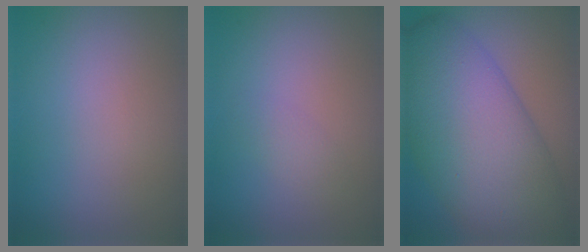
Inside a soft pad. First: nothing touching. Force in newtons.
{"total": 1.1, "press": 1.1, "slide": 0.0}
{"total": 13.2, "press": 13.2, "slide": 0.2}